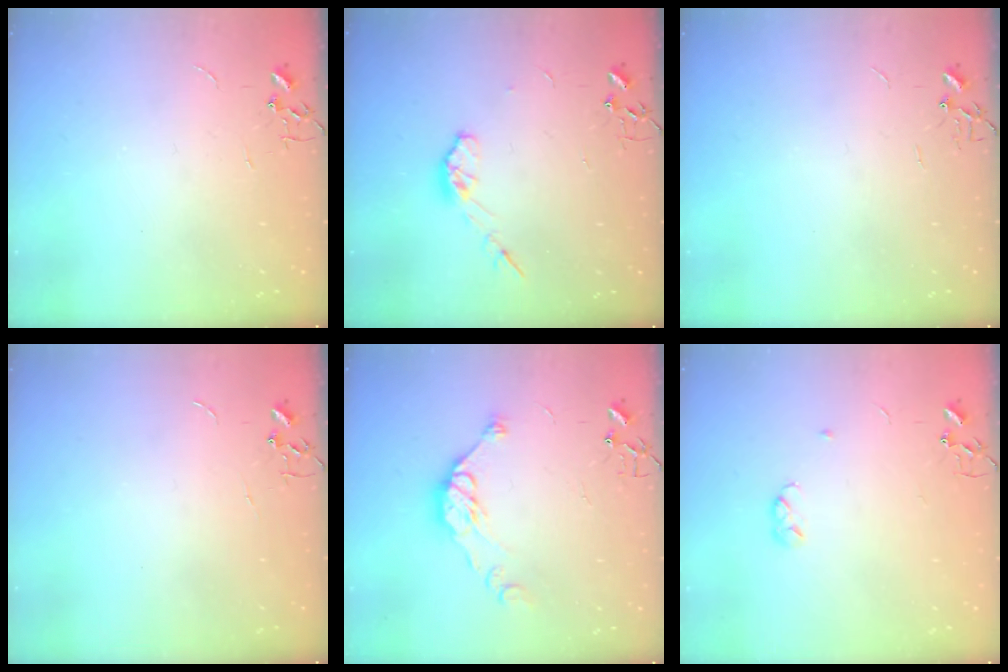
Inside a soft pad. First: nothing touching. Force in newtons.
{"total": 7.1, "press": 7.1, "slide": 0.5}
{"total": 0.0}
{"total": 0.0}
{"total": 11.6, "press": 11.6, "slide": 0.7}
{"total": 3.9, "press": 3.8, "slide": 0.7}